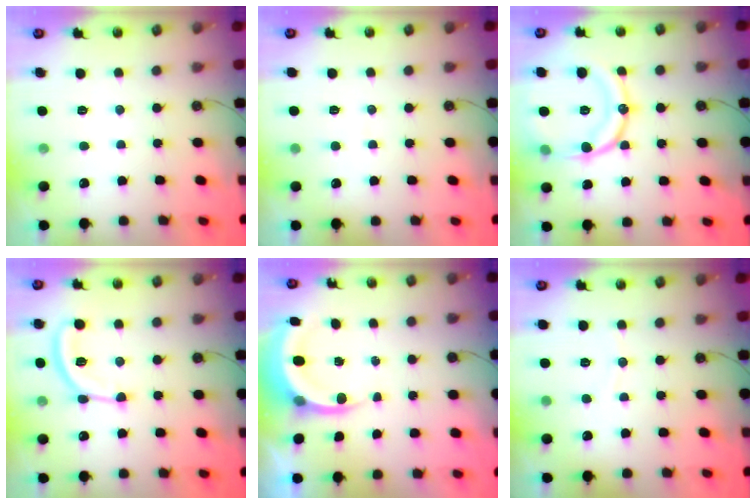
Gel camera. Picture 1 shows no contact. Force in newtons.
{"total": 3.0, "press": 3.0, "slide": 0.3}
{"total": 17.5, "press": 17.5, "slide": 1.0}
{"total": 10.7, "press": 10.7, "slide": 0.7}
{"total": 4.8, "press": 4.8, "slide": 0.3}
{"total": 3.2, "press": 3.1, "slide": 0.3}